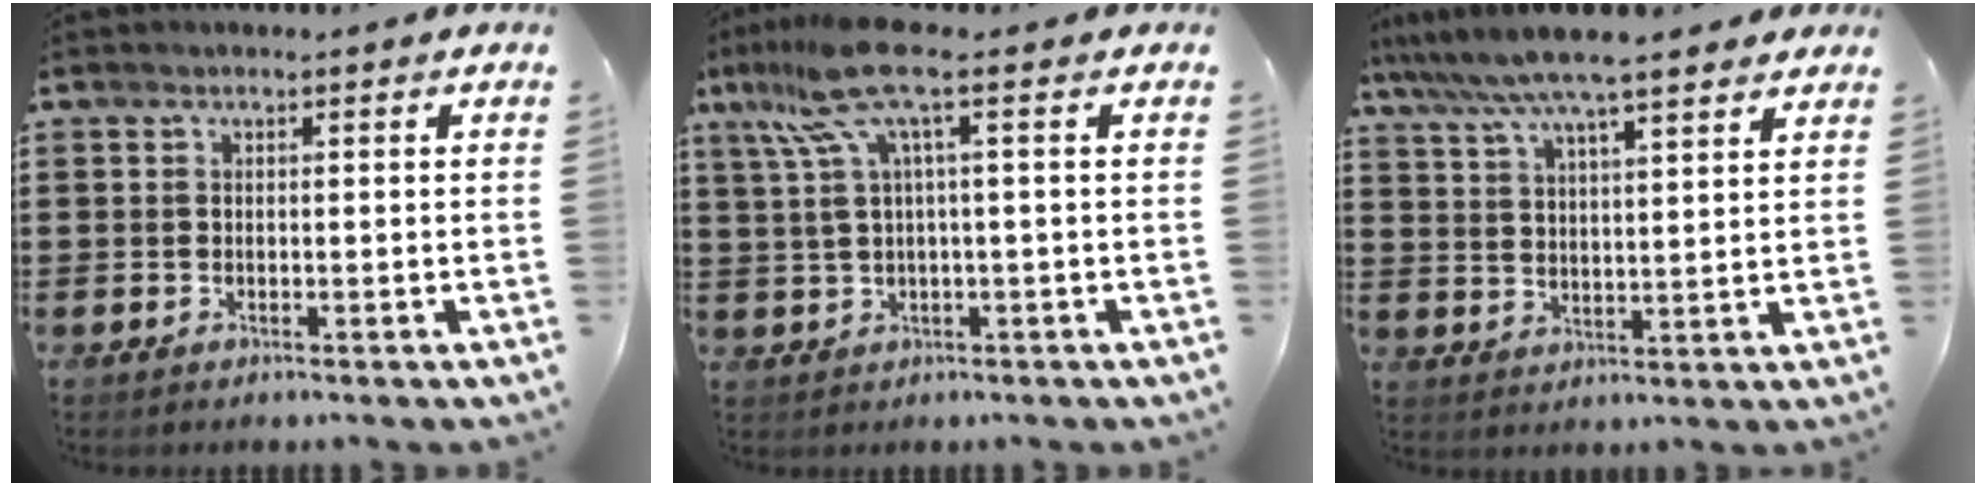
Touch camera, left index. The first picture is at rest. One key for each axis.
{"total": 8.5, "fx": 3.4, "fy": 0.7, "fz": 7.8, "tx": -0.185, "ty": -0.015, "tz": 0.052}
{"total": 7.6, "fx": 6.4, "fy": 0.7, "fz": 3.9, "tx": -0.097, "ty": -0.021, "tz": 0.112}